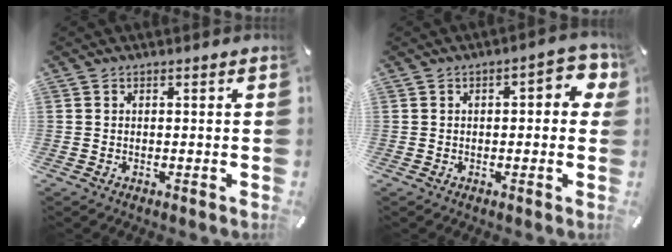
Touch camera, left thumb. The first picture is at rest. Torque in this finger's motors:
{"motor_torque": [0.02, 0.02, 0.26, 0.13, 0.02]}